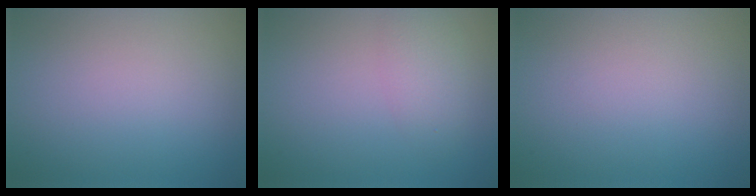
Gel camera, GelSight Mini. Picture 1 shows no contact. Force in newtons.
{"total": 2.4, "press": 2.4, "slide": 0.1}
{"total": 0.0}